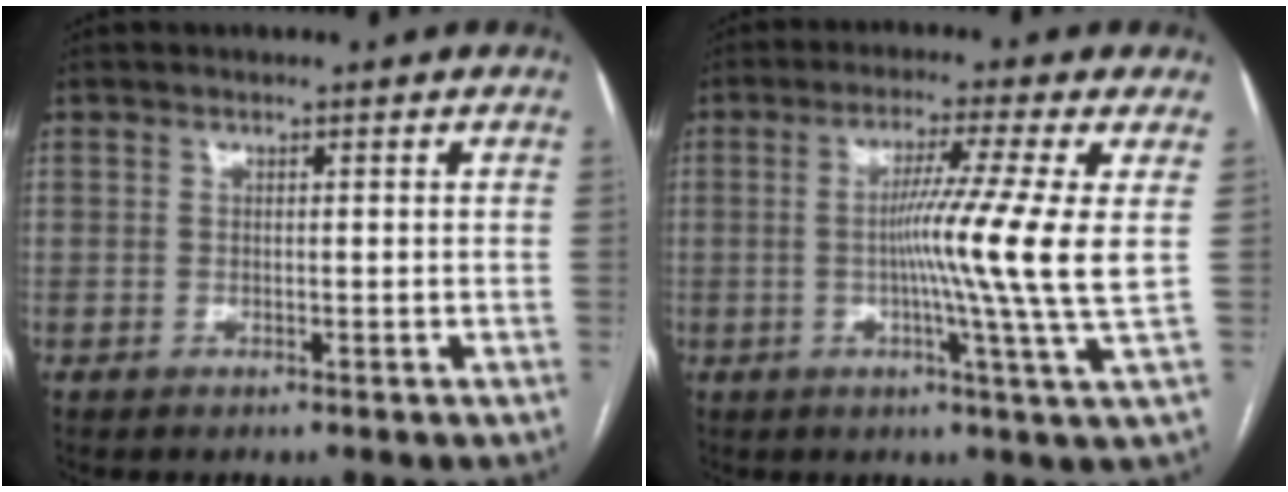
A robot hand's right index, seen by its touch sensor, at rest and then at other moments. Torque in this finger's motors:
{"motor_torque": [1.35, 0.34, 0.54, 0.19]}